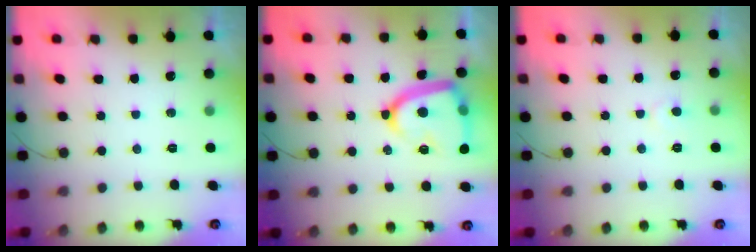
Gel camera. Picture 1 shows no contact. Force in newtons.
{"total": 17.7, "press": 17.6, "slide": 1.7}
{"total": 4.8, "press": 4.7, "slide": 0.4}